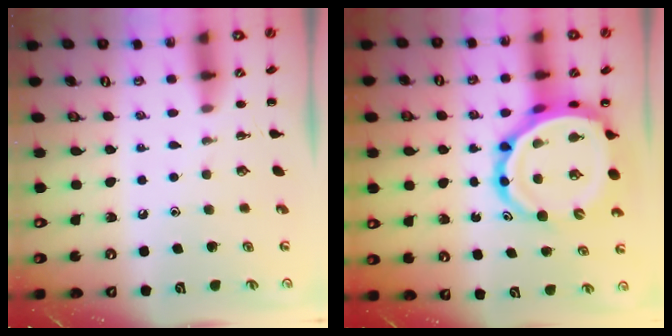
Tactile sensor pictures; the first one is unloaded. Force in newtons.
{"total": 16.2, "press": 15.5, "slide": 4.5}